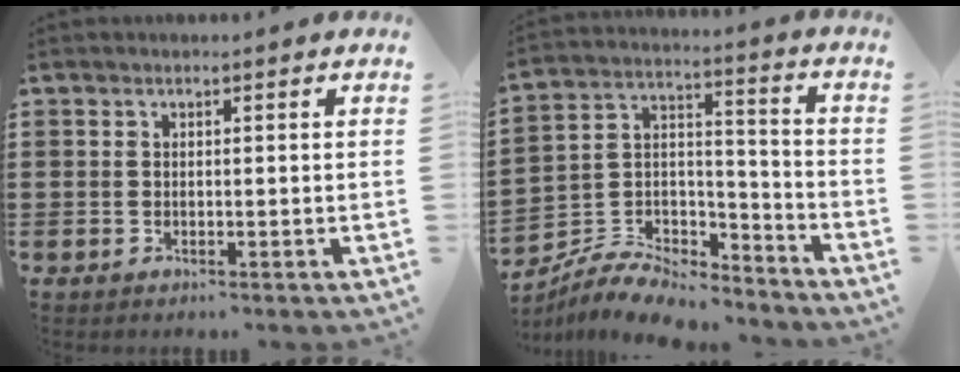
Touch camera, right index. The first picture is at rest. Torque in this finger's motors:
{"motor_torque": [0.41, -0.69, 0.18, -0.01]}